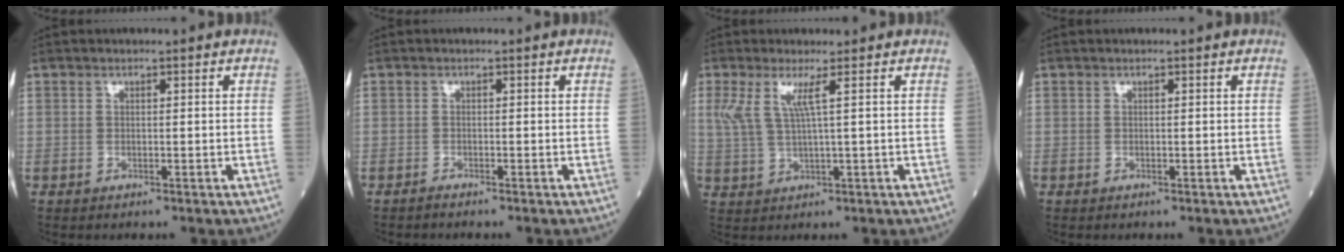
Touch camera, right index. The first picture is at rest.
{"total": 0.8, "force": [-0.7, -0.2, 0.1], "torque": [-0.004, -0.001, -0.016]}
{"total": 4.1, "force": [1.7, -0.2, 3.8], "torque": [-0.090, 0.007, 0.040]}
{"total": 0.0}